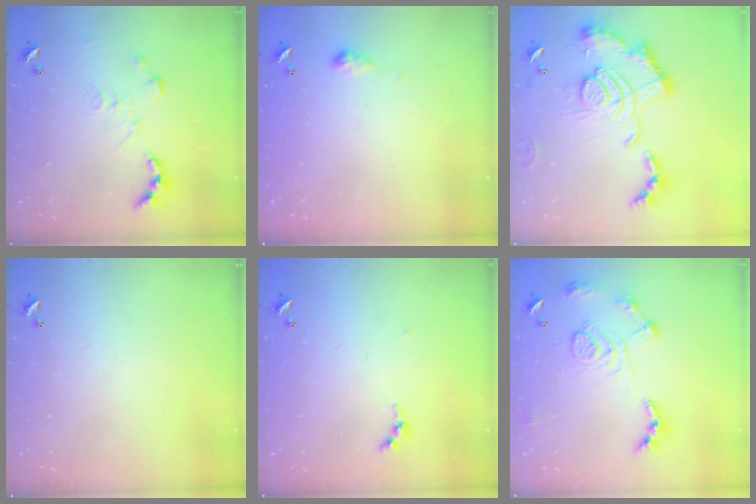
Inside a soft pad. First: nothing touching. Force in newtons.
{"total": 4.0, "press": 4.0, "slide": 0.6}
{"total": 2.5, "press": 1.9, "slide": 1.7}
{"total": 0.0}
{"total": 3.5, "press": 3.4, "slide": 0.4}
{"total": 13.9, "press": 13.8, "slide": 1.5}